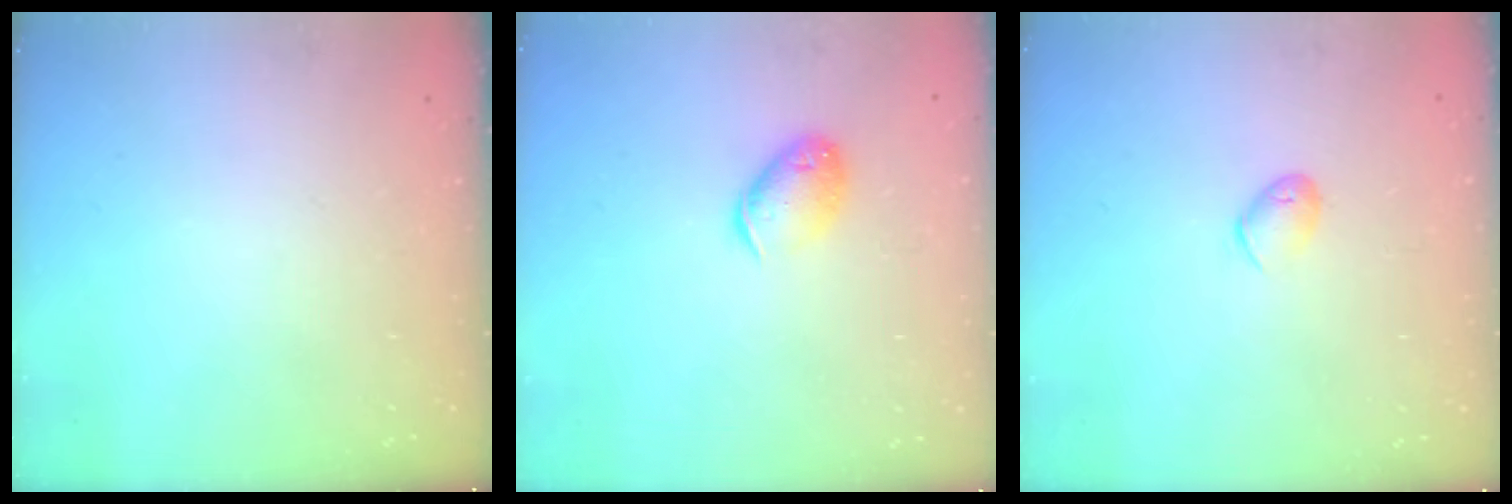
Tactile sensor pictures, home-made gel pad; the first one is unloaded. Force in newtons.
{"total": 10.7, "press": 10.6, "slide": 1.6}
{"total": 5.9, "press": 5.8, "slide": 0.7}